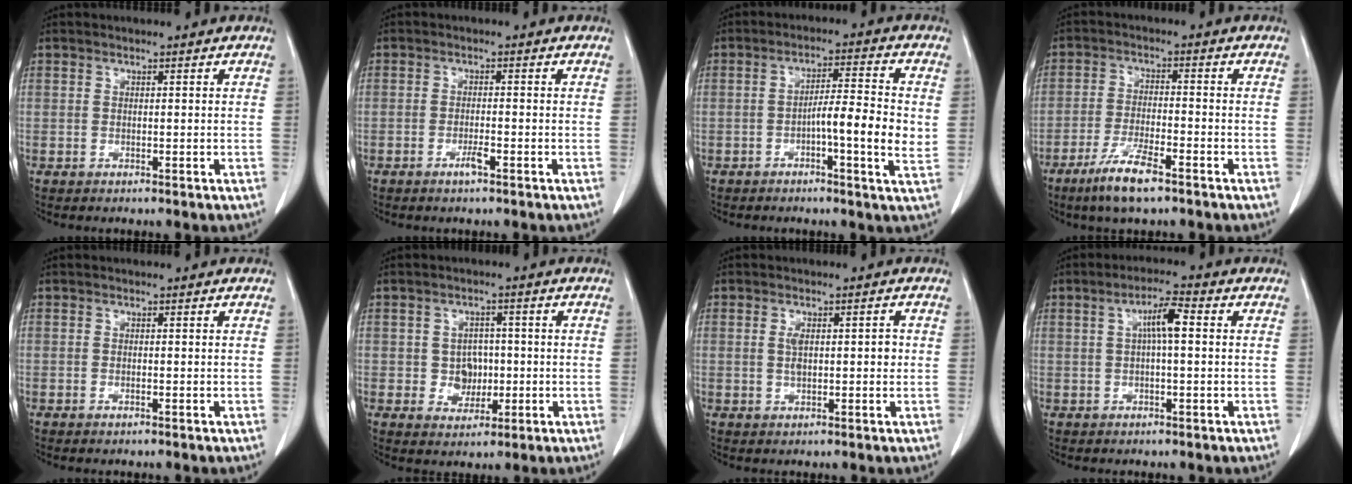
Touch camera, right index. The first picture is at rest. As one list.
[{"total": 1.9, "force": [-1.1, 0.1, 1.5], "torque": [-0.028, 0.000, -0.020]}, {"total": 8.2, "force": [-1.1, 0.5, 8.1], "torque": [-0.128, 0.003, -0.025]}, {"total": 7.4, "force": [-5.0, 1.0, 5.4], "torque": [-0.111, -0.012, -0.088]}, {"total": 0.5, "force": [-0.3, 0.1, 0.4], "torque": [-0.008, 0.000, -0.004]}, {"total": 4.5, "force": [-0.3, 3.9, 2.2], "torque": [-0.028, 0.009, 0.003]}, {"total": 3.5, "force": [0.2, 1.5, 3.1], "torque": [-0.056, 0.008, 0.007]}, {"total": 4.7, "force": [0.8, 0.6, 4.6], "torque": [-0.083, 0.013, 0.011]}]